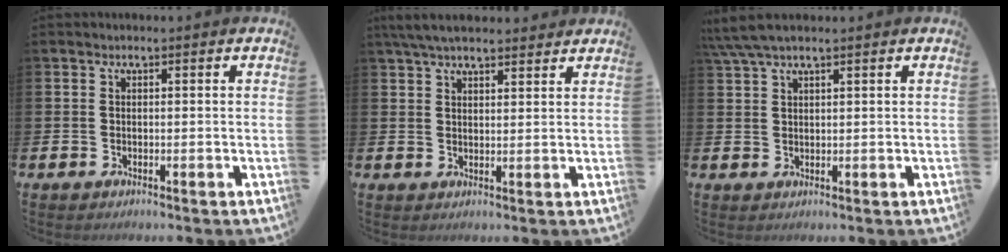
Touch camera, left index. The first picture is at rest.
{"total": 5.1, "force": [4.6, 1.3, 1.7], "torque": [-0.050, -0.008, 0.088]}
{"total": 3.7, "force": [3.0, 0.7, 2.1], "torque": [-0.051, 0.001, 0.056]}